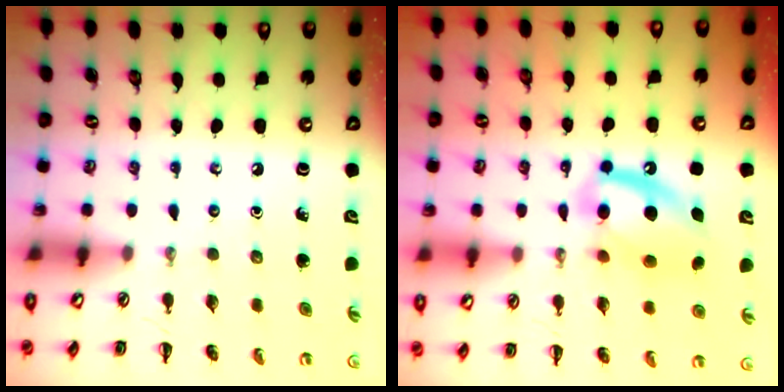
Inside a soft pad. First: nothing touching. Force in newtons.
{"total": 14.5, "press": 14.3, "slide": 2.7}